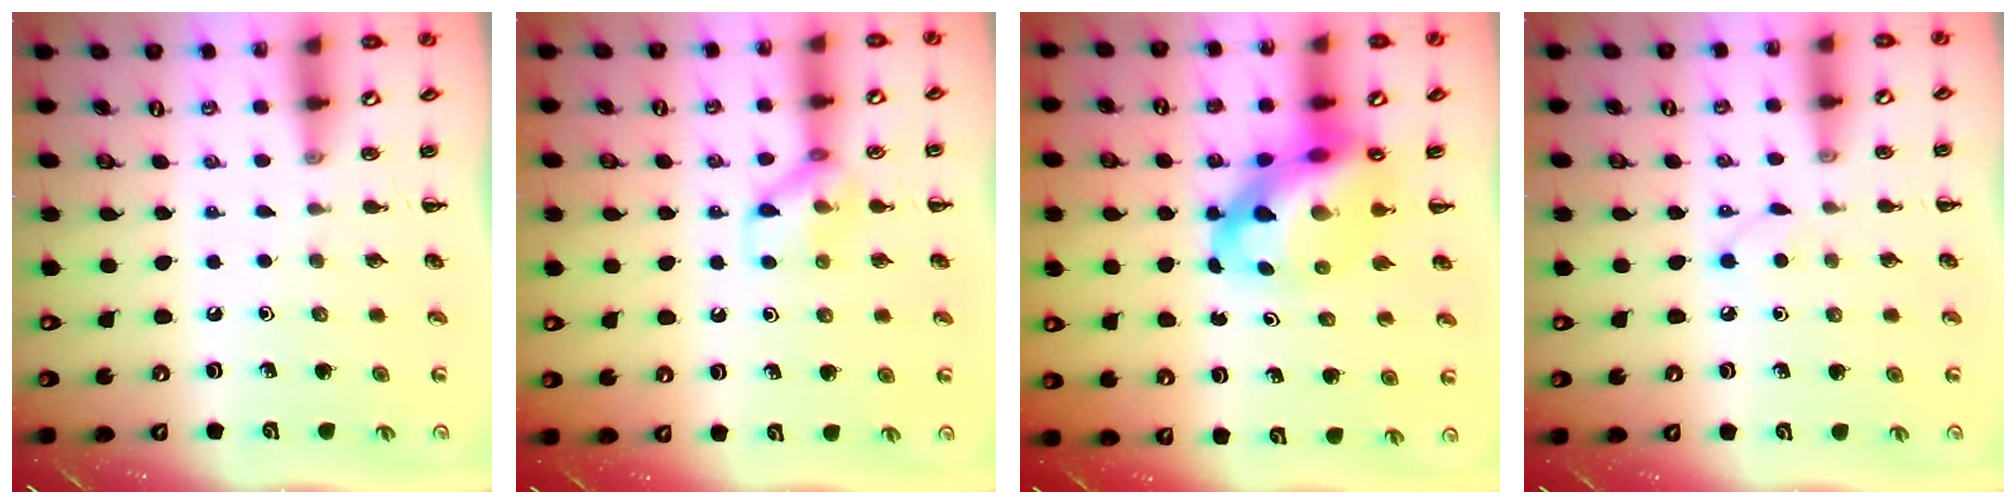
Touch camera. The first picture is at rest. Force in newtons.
{"total": 8.2, "press": 8.2, "slide": 0.4}
{"total": 13.9, "press": 13.4, "slide": 3.7}
{"total": 2.9, "press": 2.7, "slide": 0.9}